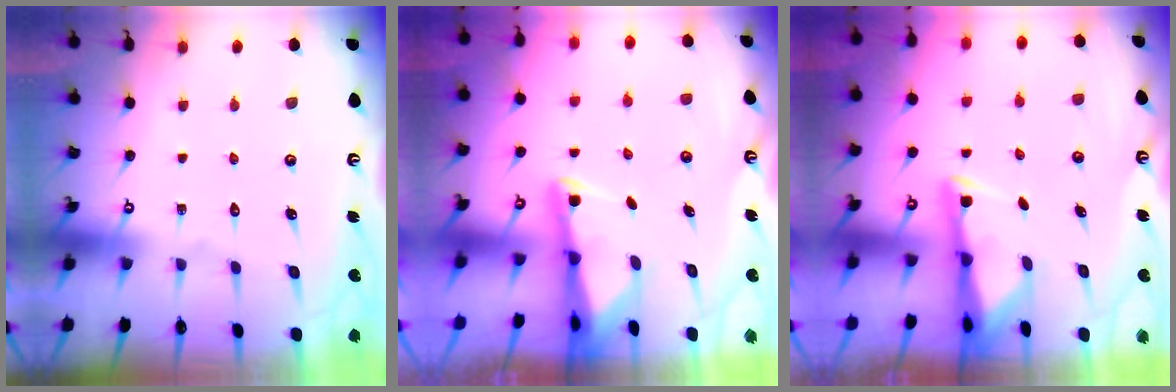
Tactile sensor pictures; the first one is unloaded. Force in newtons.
{"total": 2.2, "press": 2.2, "slide": 0.5}
{"total": 2.9, "press": 2.9, "slide": 0.6}